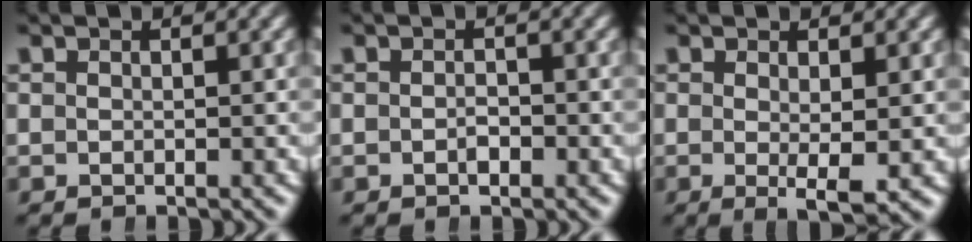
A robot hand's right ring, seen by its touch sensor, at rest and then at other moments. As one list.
[{"total": 0.9, "force": [-0.6, 0.4, 0.5], "torque": [-0.011, -0.004, -0.009]}, {"total": 3.2, "force": [-0.8, 0.4, 3.0], "torque": [-0.052, -0.025, -0.004]}]